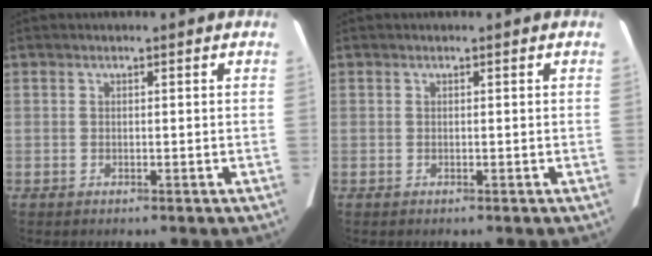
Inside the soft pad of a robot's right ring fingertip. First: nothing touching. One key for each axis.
{"total": 0.0}